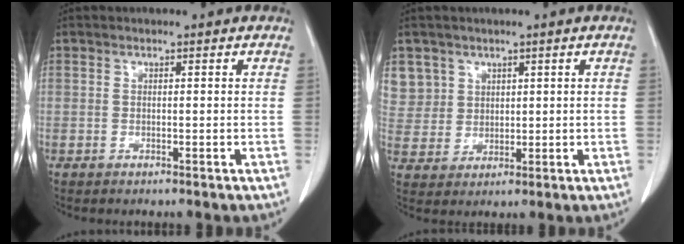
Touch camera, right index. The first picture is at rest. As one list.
[{"total": 6.7, "force": [3.5, 5.6, -0.1], "torque": [0.006, 0.008, 0.080]}]